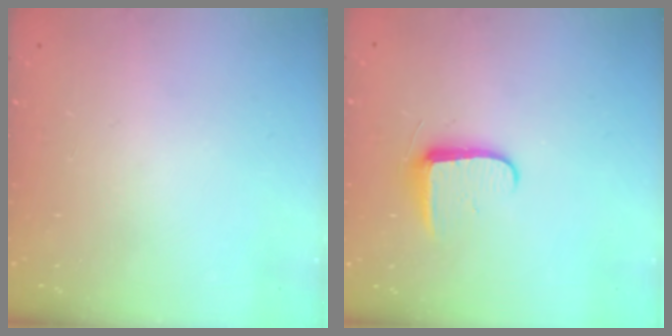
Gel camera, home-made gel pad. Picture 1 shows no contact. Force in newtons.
{"total": 7.1, "press": 7.0, "slide": 0.9}